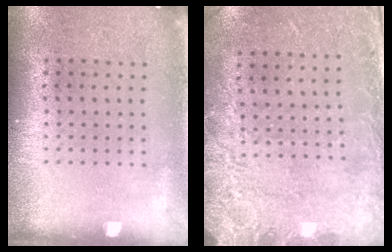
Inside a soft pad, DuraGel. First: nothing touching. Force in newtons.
{"total": 2.8, "press": 2.0, "slide": 1.9}